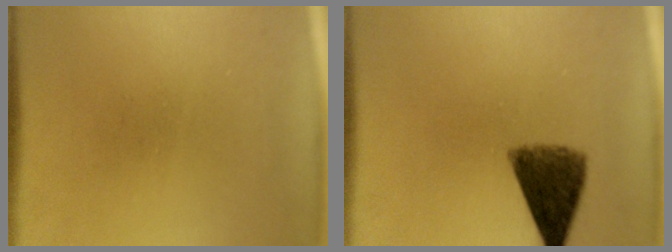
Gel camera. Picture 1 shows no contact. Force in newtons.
{"total": 8.1}